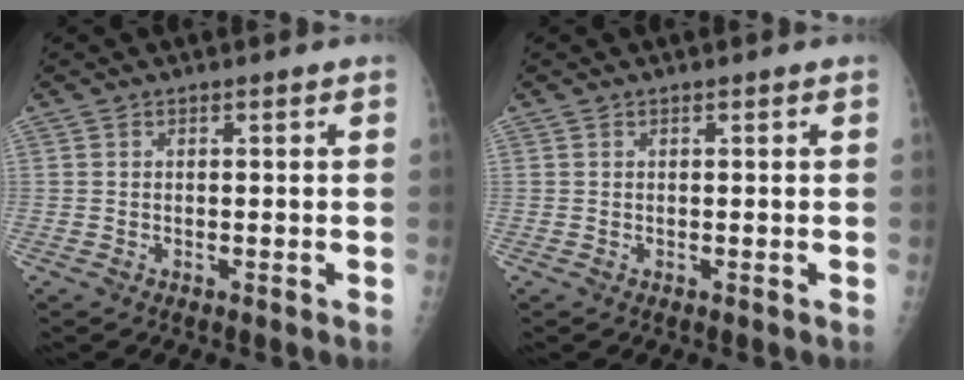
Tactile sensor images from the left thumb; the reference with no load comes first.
{"total": 0.0}